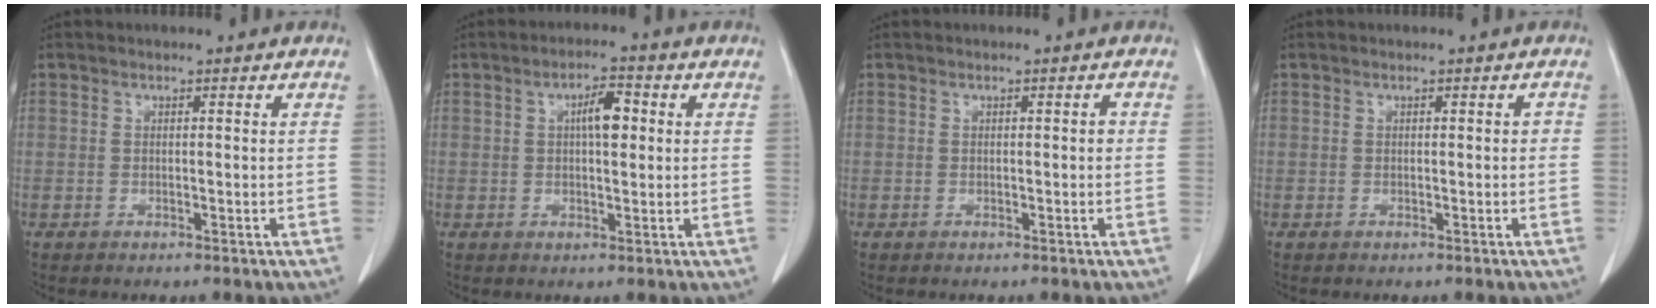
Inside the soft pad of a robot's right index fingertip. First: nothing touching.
{"total": 4.6, "force": [1.0, 1.5, 4.3], "torque": [-0.072, 0.010, 0.015]}
{"total": 0.7, "force": [0.0, 0.2, 0.6], "torque": [-0.007, 0.002, 0.000]}
{"total": 0.6, "force": [-0.1, 0.3, 0.5], "torque": [-0.003, 0.003, -0.002]}